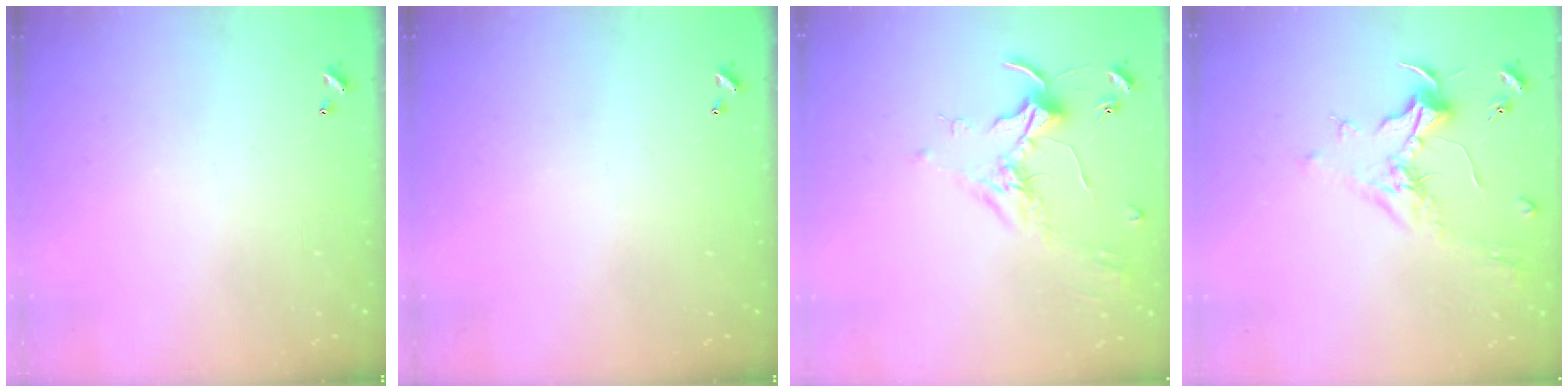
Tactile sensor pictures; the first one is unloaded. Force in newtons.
{"total": 0.0}
{"total": 1.7, "press": 1.7, "slide": 0.4}
{"total": 2.0, "press": 1.9, "slide": 0.7}